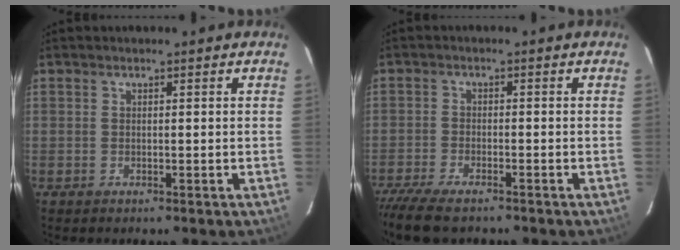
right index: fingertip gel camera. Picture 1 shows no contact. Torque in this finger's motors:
{"motor_torque": [0.90, -0.73, 0.39, 0.09]}